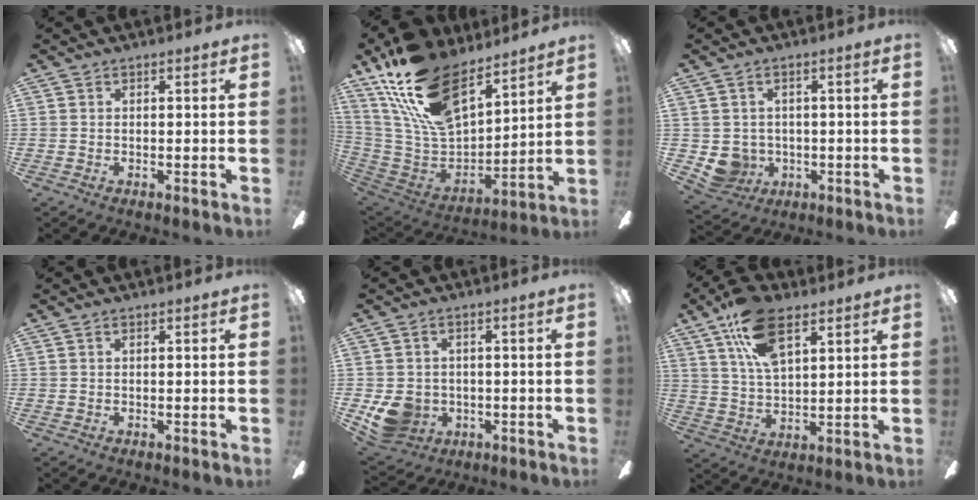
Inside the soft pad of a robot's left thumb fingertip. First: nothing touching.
{"total": 23.4, "force": [14.9, 11.6, 13.8], "torque": [-0.279, -0.085, 0.271]}
{"total": 5.4, "force": [0.2, 5.2, 1.5], "torque": [-0.061, -0.003, 0.007]}
{"total": 0.0}
{"total": 8.1, "force": [-1.7, 7.1, 3.6], "torque": [-0.092, 0.004, -0.026]}
{"total": 15.0, "force": [8.5, 7.2, 10.0], "torque": [-0.179, -0.017, 0.155]}